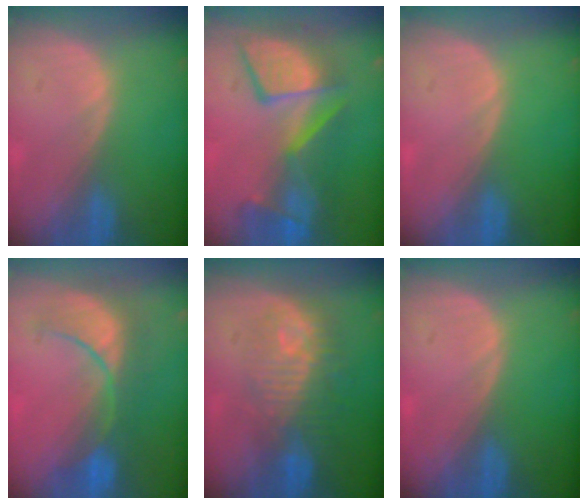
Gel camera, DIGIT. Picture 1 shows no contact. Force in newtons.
{"total": 10.5, "press": 9.9, "slide": 3.4}
{"total": 0.0}
{"total": 8.3, "press": 8.3, "slide": 0.1}
{"total": 9.7, "press": 8.9, "slide": 3.9}
{"total": 0.0}